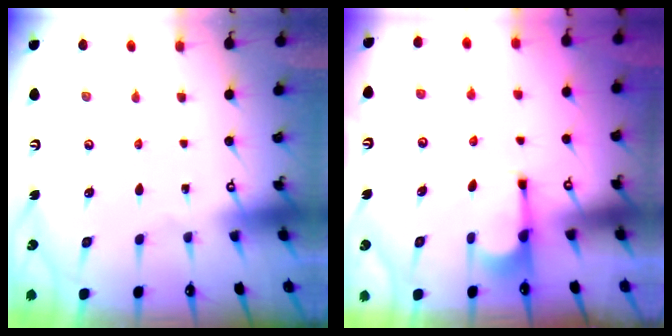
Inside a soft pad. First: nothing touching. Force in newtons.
{"total": 0.0}